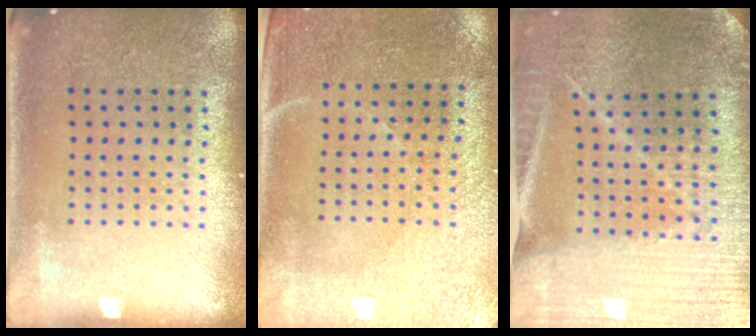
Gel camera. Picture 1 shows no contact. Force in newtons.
{"total": 3.0, "press": 2.7, "slide": 1.4}
{"total": 3.0, "press": 3.0, "slide": 0.2}